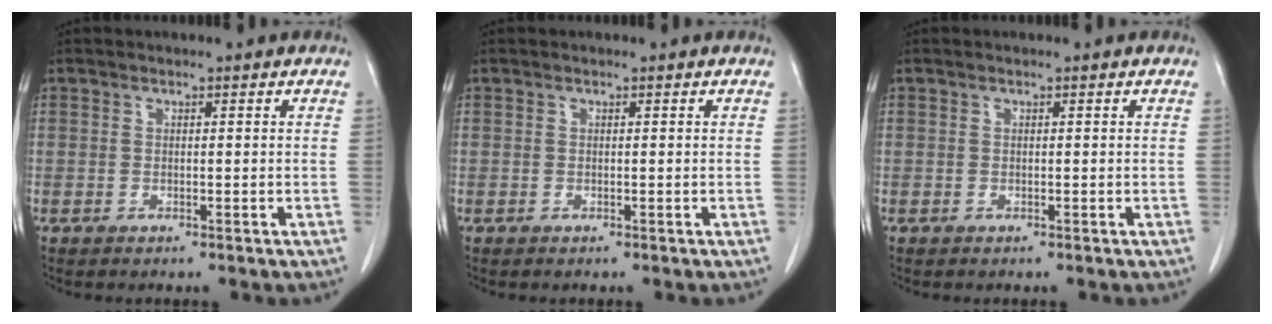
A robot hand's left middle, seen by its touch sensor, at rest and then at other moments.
{"total": 0.0}
{"total": 0.0}